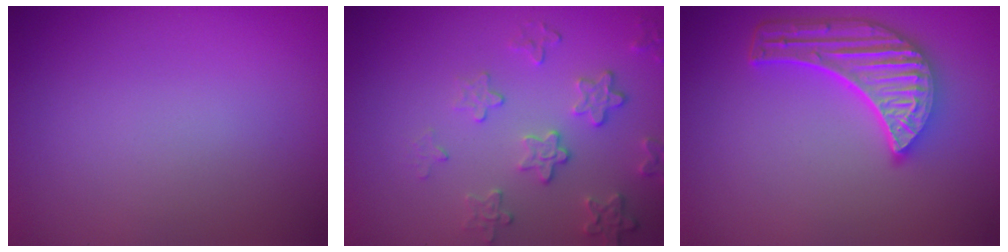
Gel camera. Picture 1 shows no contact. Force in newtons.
{"total": 3.1, "press": 2.9, "slide": 1.2}
{"total": 5.8, "press": 4.4, "slide": 3.7}